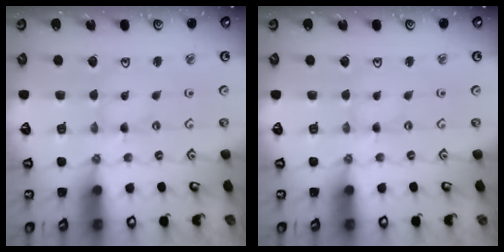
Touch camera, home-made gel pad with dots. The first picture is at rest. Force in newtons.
{"total": 0.0}